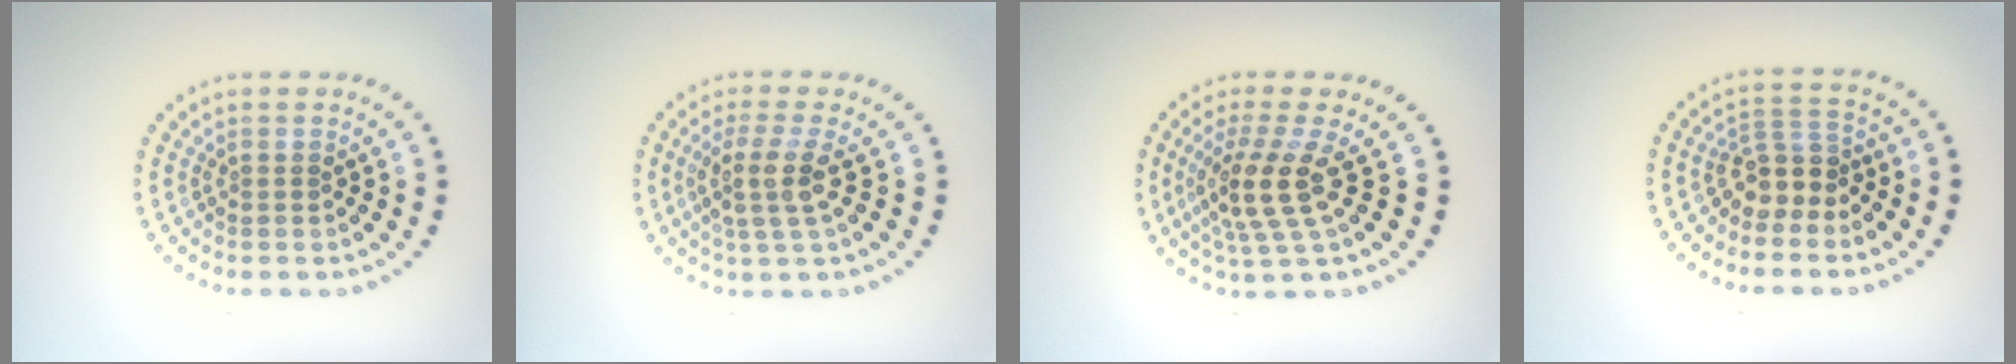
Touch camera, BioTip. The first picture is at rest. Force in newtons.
{"total": 3.5, "press": 2.7, "slide": 2.2}
{"total": 4.2, "press": 3.1, "slide": 2.9}
{"total": 2.8, "press": 2.2, "slide": 1.7}